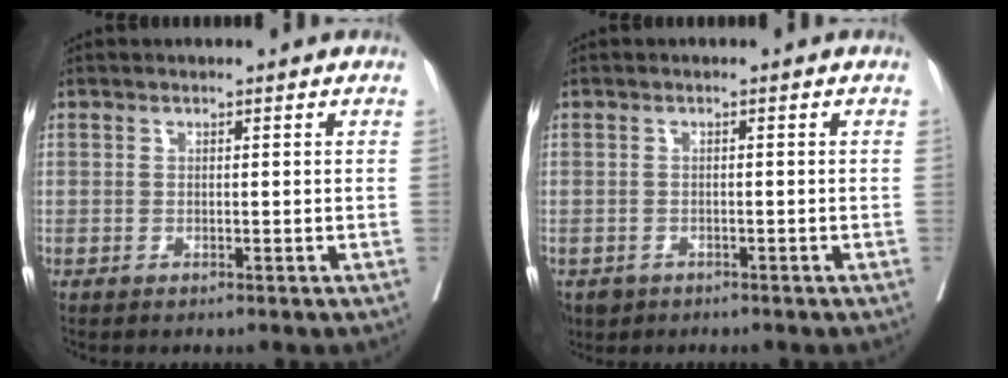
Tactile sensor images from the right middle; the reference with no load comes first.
{"total": 3.1, "force": [-2.0, 2.3, 0.5], "torque": [-0.005, 0.002, -0.032]}